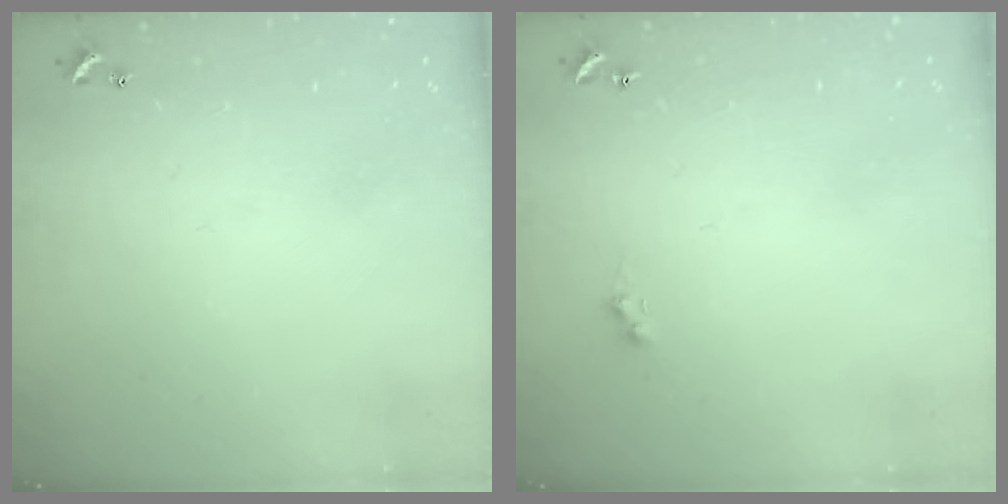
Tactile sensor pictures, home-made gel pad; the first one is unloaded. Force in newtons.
{"total": 1.0, "press": 0.9, "slide": 0.4}